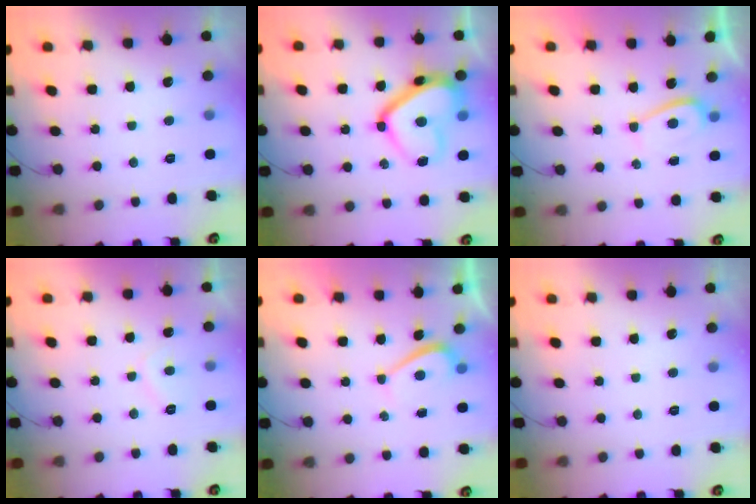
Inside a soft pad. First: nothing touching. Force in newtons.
{"total": 16.7, "press": 16.7, "slide": 1.5}
{"total": 2.2, "press": 2.2, "slide": 0.5}
{"total": 2.7, "press": 2.6, "slide": 0.8}
{"total": 1.0, "press": 0.9, "slide": 0.6}
{"total": 0.0}